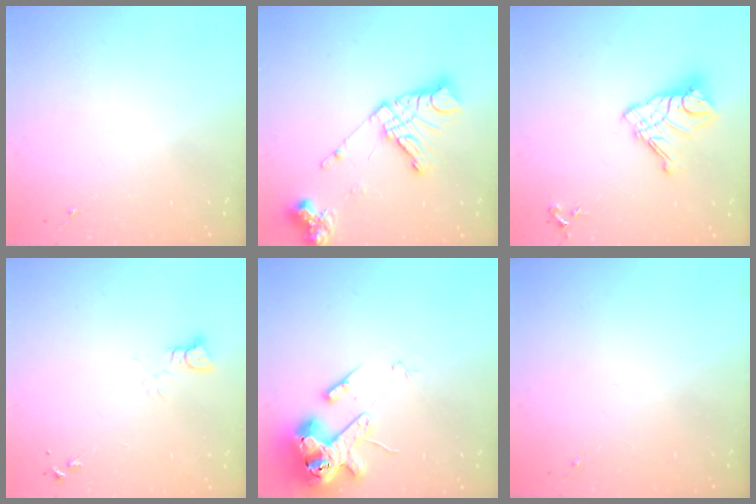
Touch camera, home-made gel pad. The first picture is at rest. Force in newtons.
{"total": 16.8, "press": 16.7, "slide": 2.2}
{"total": 14.1, "press": 14.1, "slide": 1.5}
{"total": 2.2, "press": 2.2, "slide": 0.2}
{"total": 15.0, "press": 14.9, "slide": 2.1}
{"total": 0.0}